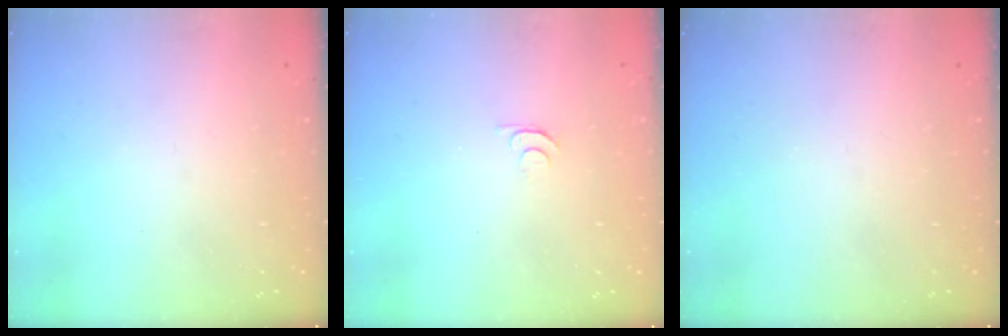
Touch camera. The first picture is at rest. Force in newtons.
{"total": 4.4, "press": 4.3, "slide": 0.6}
{"total": 0.0}